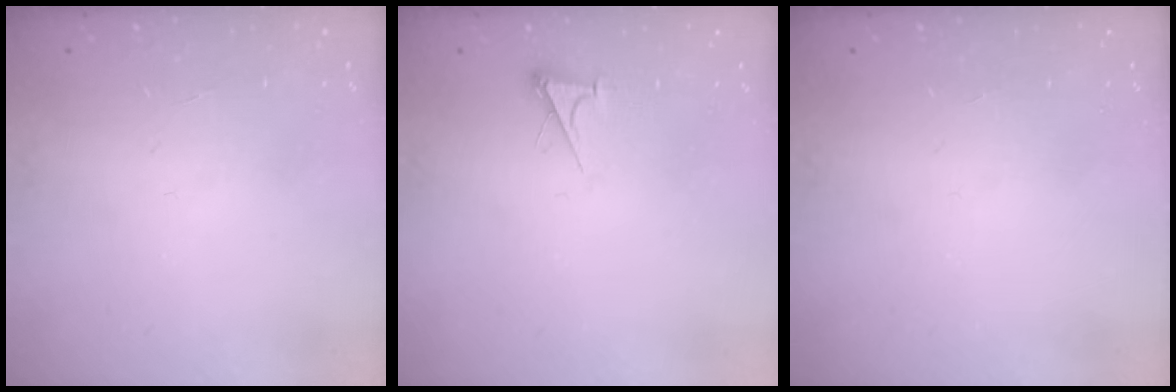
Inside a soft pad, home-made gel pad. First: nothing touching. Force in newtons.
{"total": 3.4, "press": 3.4, "slide": 0.4}
{"total": 0.0}